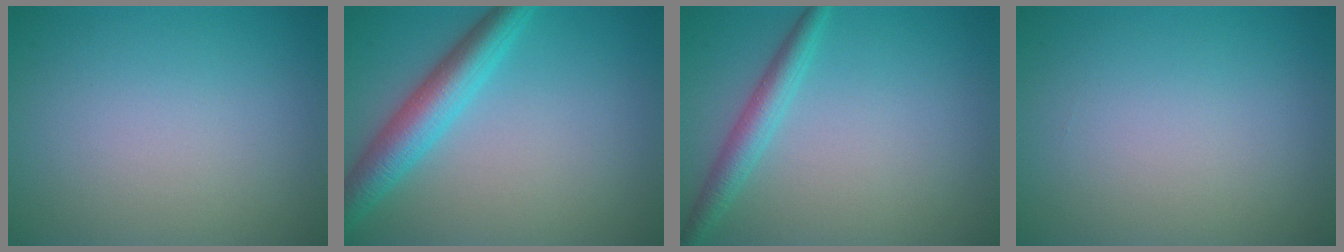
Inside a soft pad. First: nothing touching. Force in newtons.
{"total": 4.9, "press": 4.9, "slide": 0.2}
{"total": 2.6, "press": 2.6, "slide": 0.1}
{"total": 0.0}